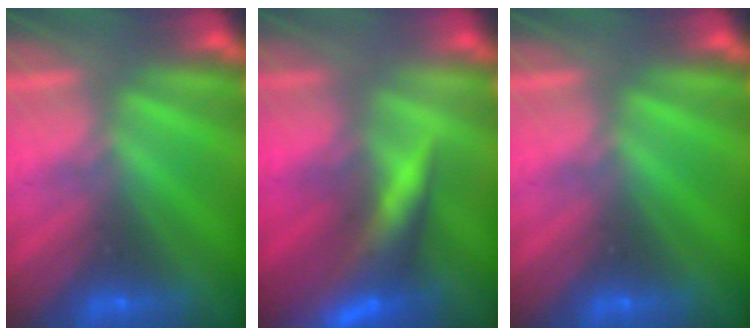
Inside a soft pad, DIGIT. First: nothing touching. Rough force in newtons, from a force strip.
{"total": 7.8}
{"total": 0.0}